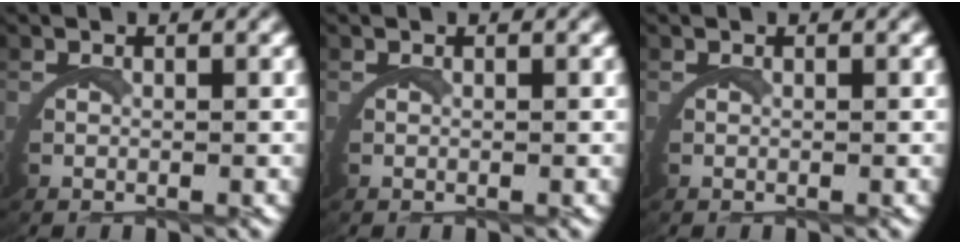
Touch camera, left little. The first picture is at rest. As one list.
[{"total": 0.0}, {"total": 0.0}]